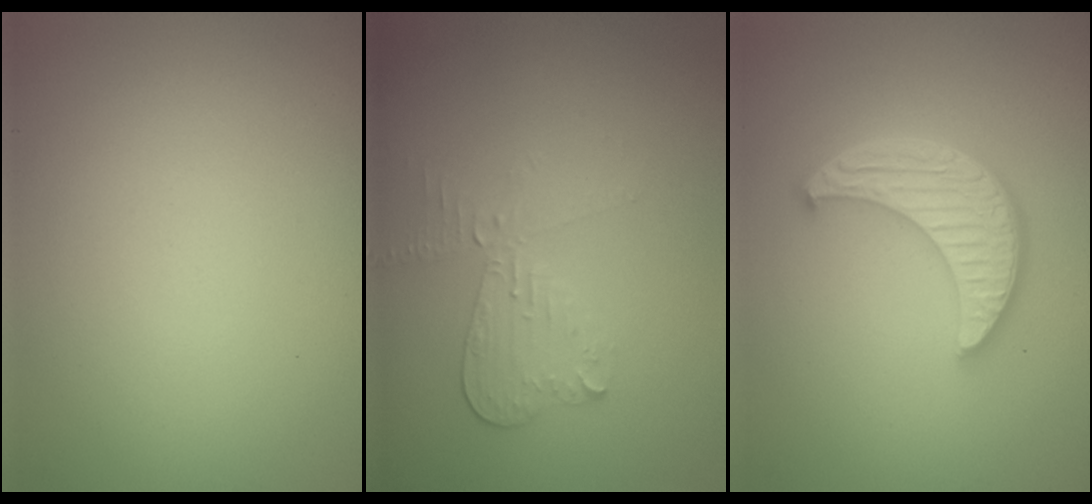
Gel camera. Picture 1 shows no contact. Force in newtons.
{"total": 2.3, "press": 2.1, "slide": 0.8}
{"total": 5.2, "press": 4.1, "slide": 3.3}